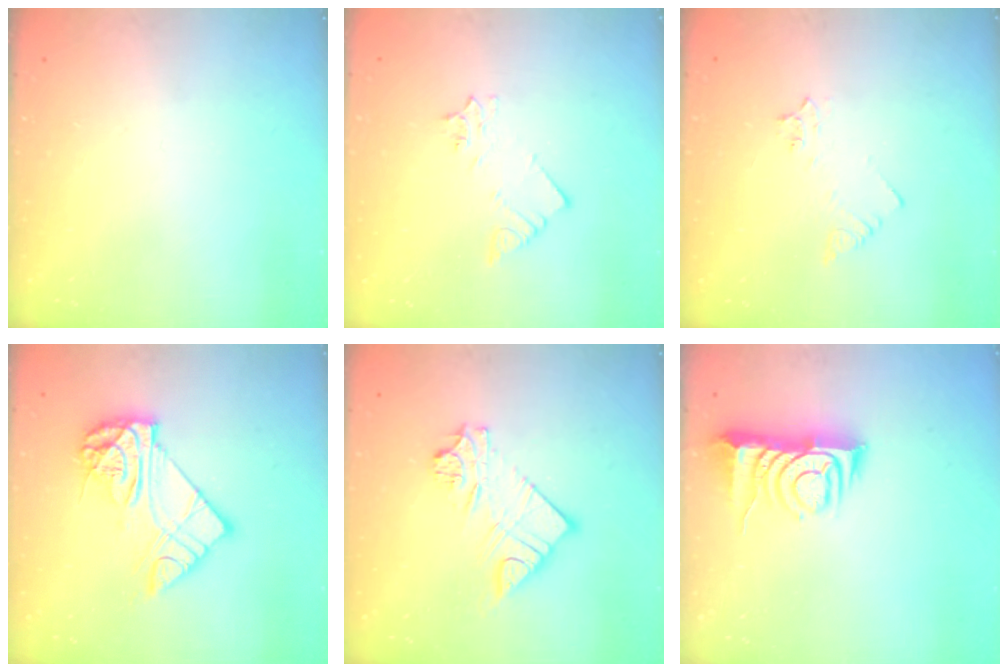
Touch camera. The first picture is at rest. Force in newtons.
{"total": 3.3, "press": 3.3, "slide": 0.3}
{"total": 3.3, "press": 3.2, "slide": 0.5}
{"total": 13.6, "press": 13.6, "slide": 1.1}
{"total": 13.3, "press": 13.3, "slide": 1.4}
{"total": 8.9, "press": 8.8, "slide": 1.2}